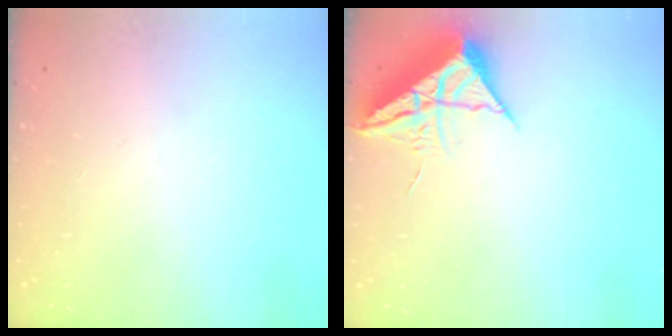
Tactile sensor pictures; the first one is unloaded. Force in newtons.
{"total": 10.0, "press": 9.9, "slide": 0.8}